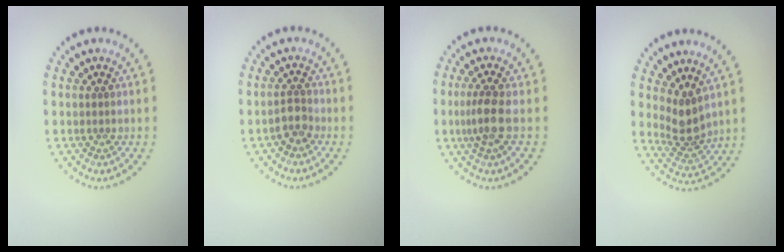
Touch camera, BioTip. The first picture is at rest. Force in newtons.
{"total": 1.8, "press": 1.5, "slide": 1.0}
{"total": 2.7, "press": 2.2, "slide": 1.5}
{"total": 2.9, "press": 2.2, "slide": 1.8}